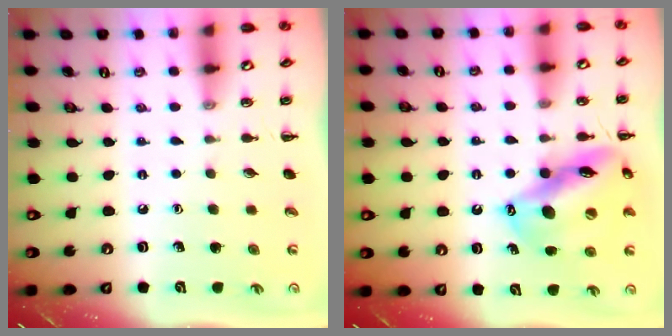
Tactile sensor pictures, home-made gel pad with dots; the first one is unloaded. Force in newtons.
{"total": 15.2, "press": 14.7, "slide": 4.2}